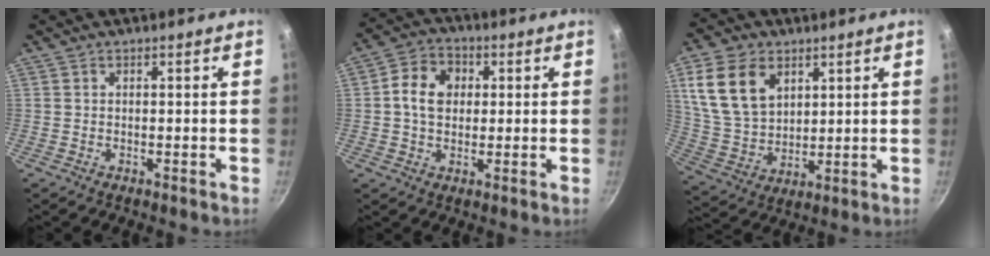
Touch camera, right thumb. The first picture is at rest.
{"total": 8.6, "force": [1.3, 6.7, 5.3], "torque": [-0.074, 0.012, 0.011]}
{"total": 14.5, "force": [5.7, 9.9, 8.8], "torque": [-0.147, -0.017, 0.124]}